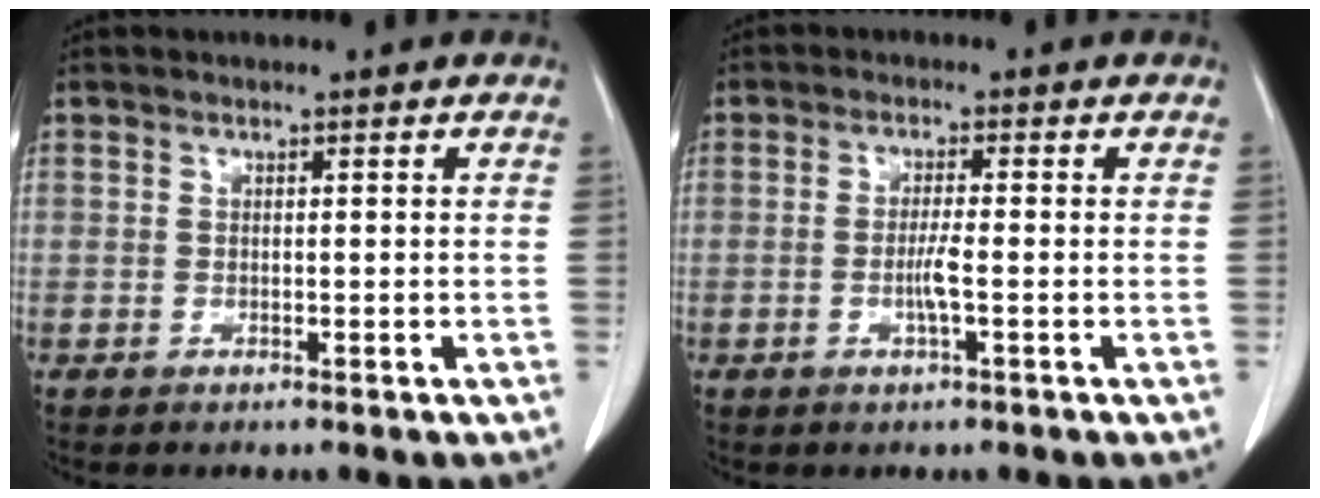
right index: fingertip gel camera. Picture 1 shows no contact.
{"total": 3.1, "force": [-0.8, 0.1, 2.9], "torque": [-0.058, -0.003, -0.016]}